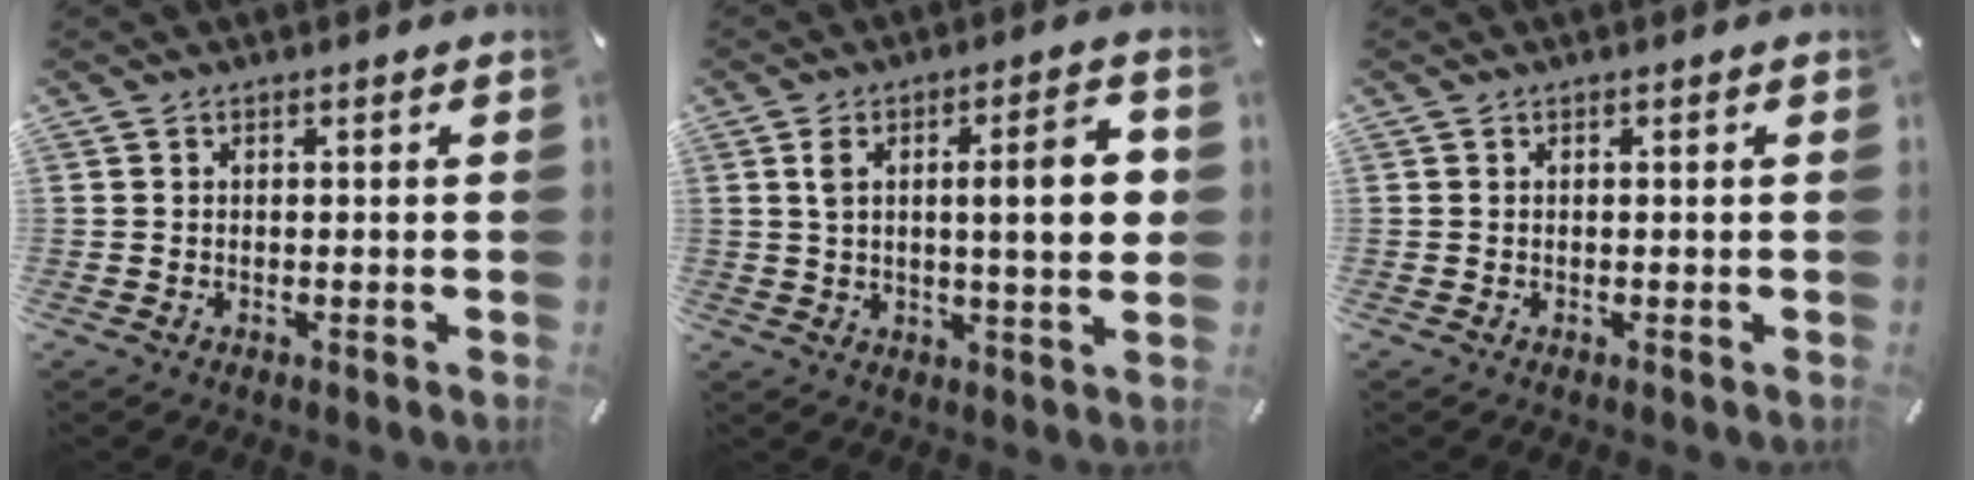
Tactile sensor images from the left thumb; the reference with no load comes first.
{"total": 12.6, "force": [1.9, 3.3, 12.0], "torque": [-0.176, -0.002, 0.023]}
{"total": 0.0}